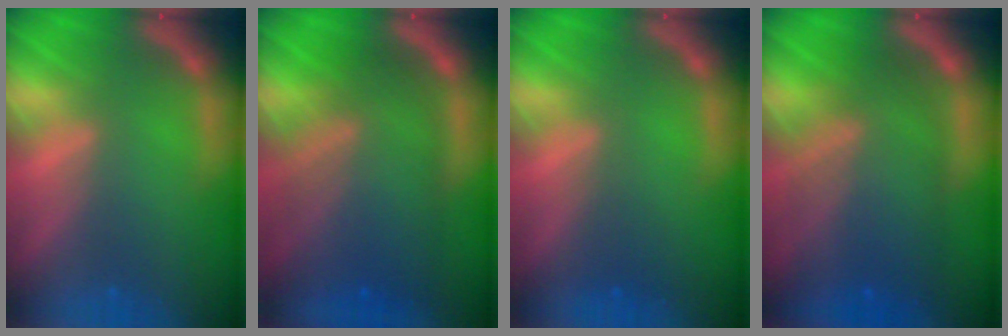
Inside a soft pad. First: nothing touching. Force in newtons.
{"total": 10.0}
{"total": 1.5}
{"total": 9.5}